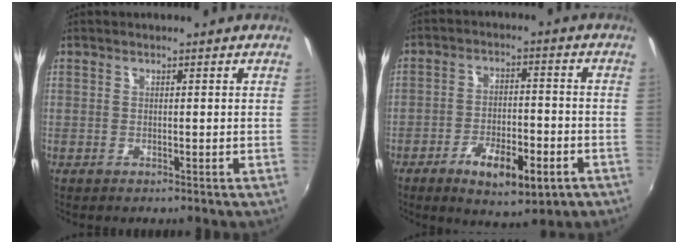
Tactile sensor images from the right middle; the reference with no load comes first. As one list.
[{"total": 11.3, "force": [-6.1, 4.4, 8.5], "torque": [-0.162, -0.006, -0.087]}]